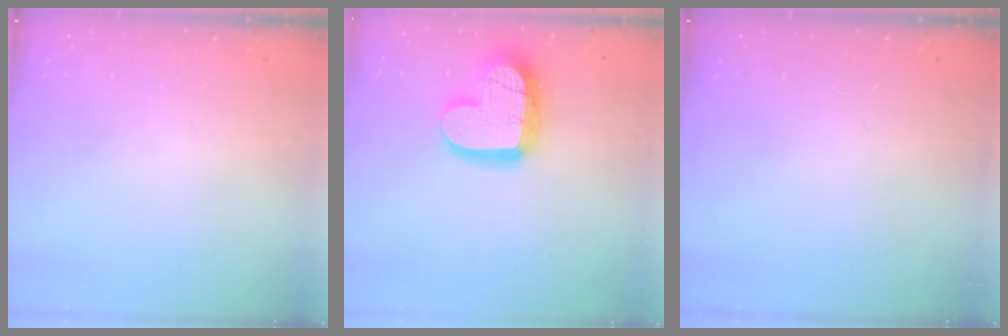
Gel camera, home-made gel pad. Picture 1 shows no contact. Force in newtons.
{"total": 16.9, "press": 16.9, "slide": 1.3}
{"total": 0.0}